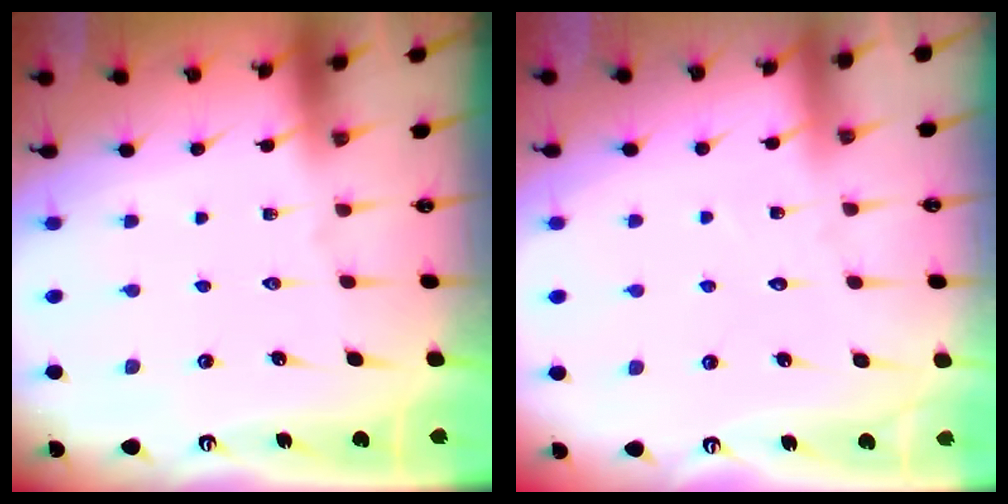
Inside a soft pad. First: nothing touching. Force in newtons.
{"total": 4.2, "press": 4.1, "slide": 0.4}